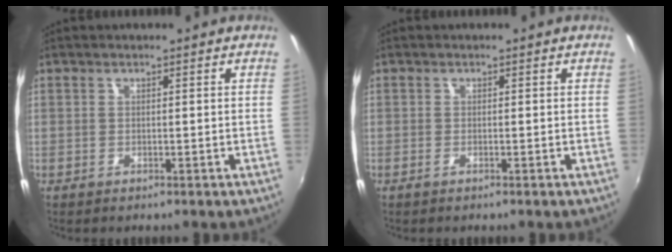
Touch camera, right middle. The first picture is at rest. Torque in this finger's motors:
{"motor_torque": [-0.76, 0.21, -0.01, 0.00]}